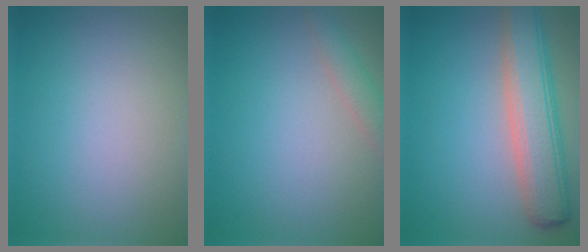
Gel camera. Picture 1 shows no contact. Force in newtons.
{"total": 1.9, "press": 1.9, "slide": 0.1}
{"total": 6.5, "press": 6.5, "slide": 0.5}